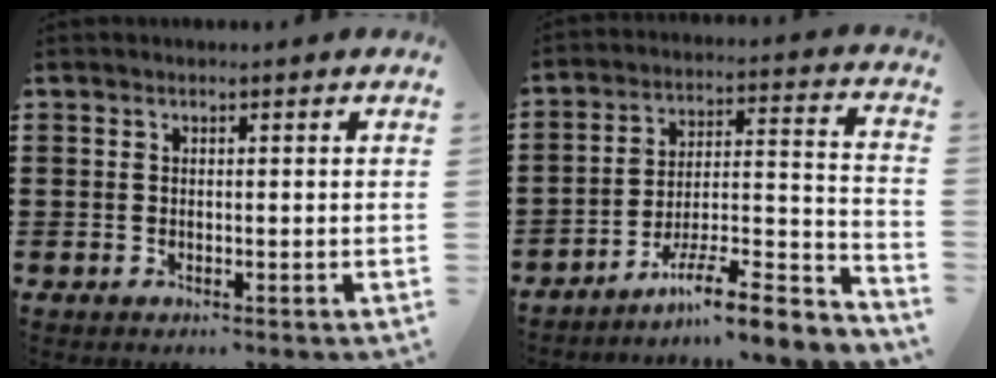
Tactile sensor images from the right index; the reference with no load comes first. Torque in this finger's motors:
{"motor_torque": [0.83, 0.55, -0.18, -0.04]}